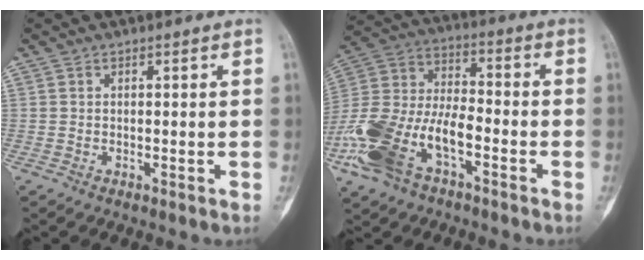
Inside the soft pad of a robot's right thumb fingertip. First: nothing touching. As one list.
[{"total": 19.1, "force": [-8.3, 9.8, 14.1], "torque": [-0.298, 0.045, -0.158]}]